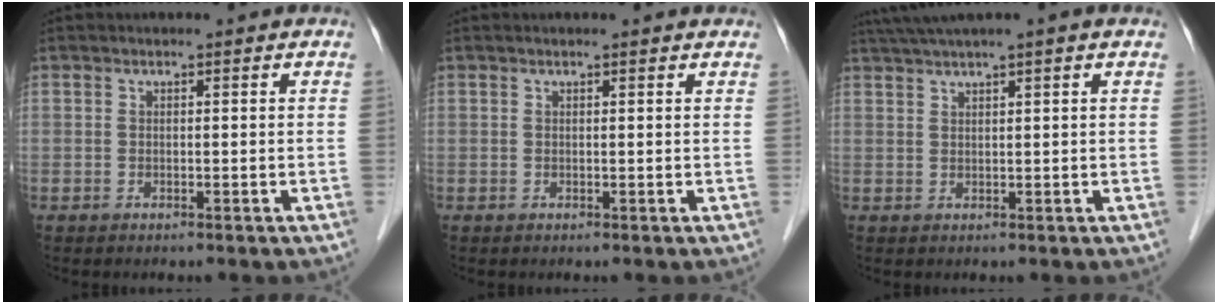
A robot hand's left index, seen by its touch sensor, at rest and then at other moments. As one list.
[{"total": 1.4, "force": [1.3, 0.0, 0.4], "torque": [-0.014, 0.007, 0.013]}, {"total": 5.5, "force": [4.1, -0.9, 3.5], "torque": [-0.064, 0.031, 0.073]}]